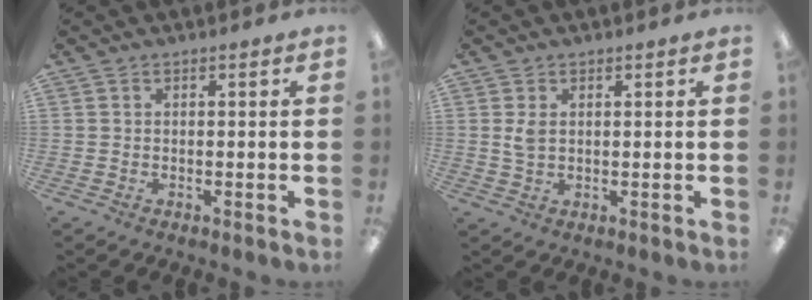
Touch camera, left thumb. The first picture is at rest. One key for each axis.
{"total": 3.1, "fx": 0.8, "fy": 1.9, "fz": 2.2, "tx": -0.055, "ty": 0.000, "tz": 0.012}